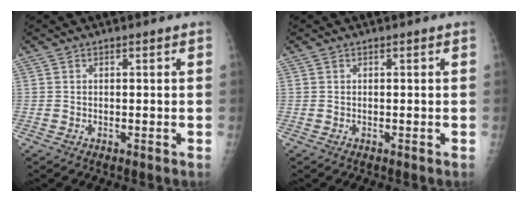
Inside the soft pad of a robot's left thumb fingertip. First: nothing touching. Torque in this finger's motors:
{"motor_torque": [0.00, 0.00, -0.09, -0.09, 0.00]}